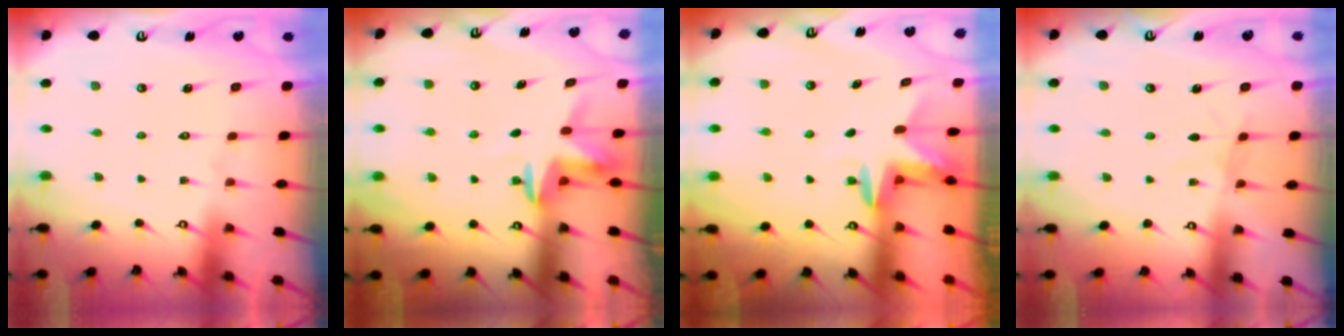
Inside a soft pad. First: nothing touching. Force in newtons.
{"total": 3.5, "press": 3.5, "slide": 0.2}
{"total": 3.2, "press": 3.2, "slide": 0.3}
{"total": 3.0, "press": 2.9, "slide": 0.4}